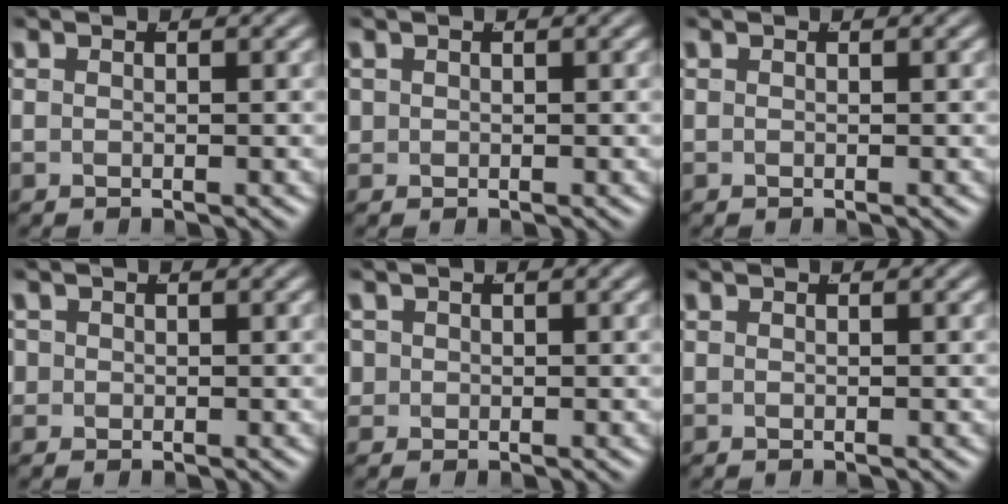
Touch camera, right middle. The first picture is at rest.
{"total": 0.7, "force": [0.0, 0.7, 0.1], "torque": [-0.005, -0.009, 0.006]}
{"total": 0.0}
{"total": 1.5, "force": [-0.2, 1.5, 0.2], "torque": [-0.011, -0.012, -0.001]}
{"total": 1.8, "force": [-0.1, 1.8, 0.4], "torque": [-0.016, -0.015, 0.003]}
{"total": 0.0}